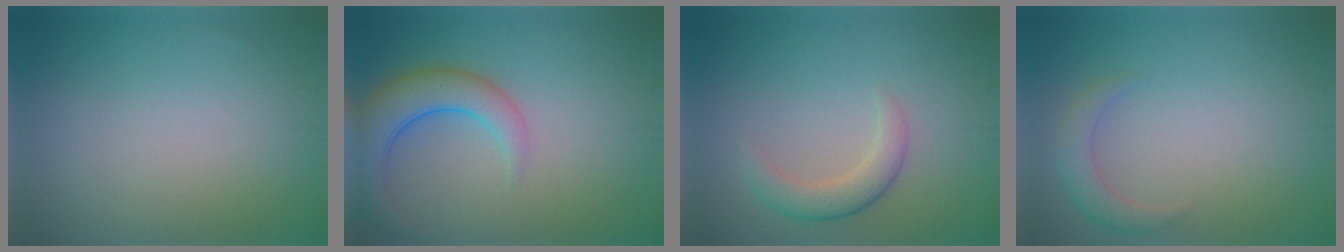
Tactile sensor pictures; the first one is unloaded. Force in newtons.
{"total": 5.3, "press": 5.3, "slide": 0.3}
{"total": 2.7, "press": 2.7, "slide": 0.2}
{"total": 2.1, "press": 2.1, "slide": 0.2}